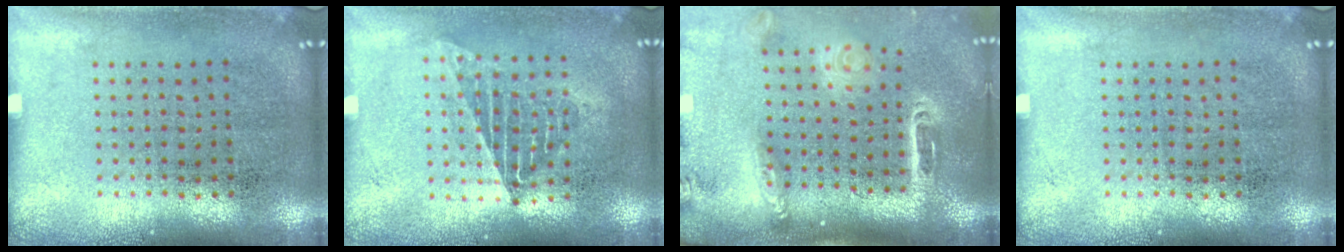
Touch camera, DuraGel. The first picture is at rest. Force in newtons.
{"total": 1.3, "press": 1.2, "slide": 0.5}
{"total": 2.7, "press": 1.9, "slide": 1.8}
{"total": 0.0}